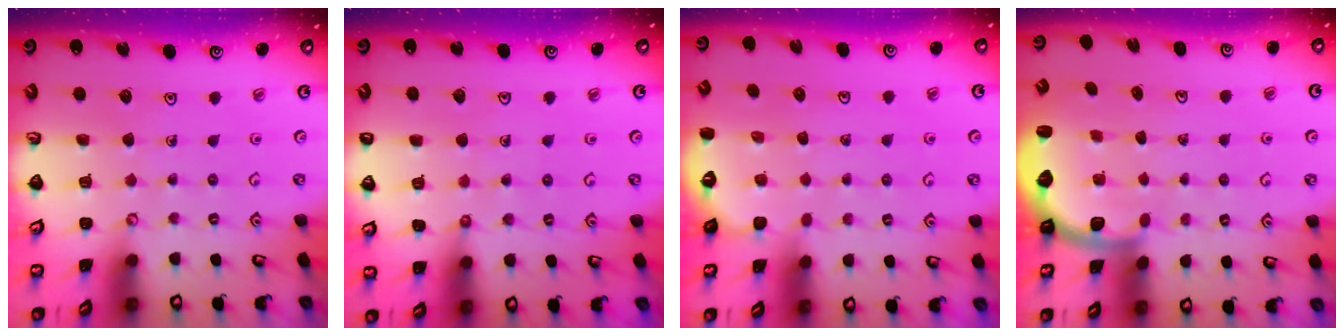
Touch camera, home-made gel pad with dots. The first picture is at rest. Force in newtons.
{"total": 5.7, "press": 5.7, "slide": 0.7}
{"total": 1.5, "press": 1.0, "slide": 1.1}
{"total": 2.4, "press": 2.1, "slide": 1.2}